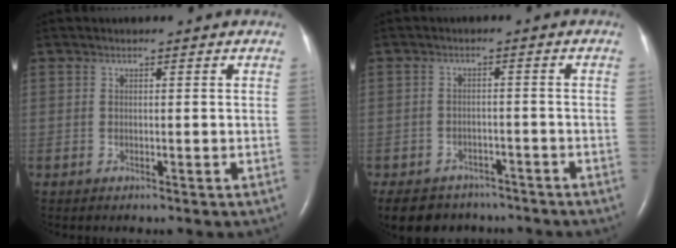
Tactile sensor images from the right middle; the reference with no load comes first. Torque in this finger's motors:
{"motor_torque": [0.30, -0.28, 0.02, 0.05]}